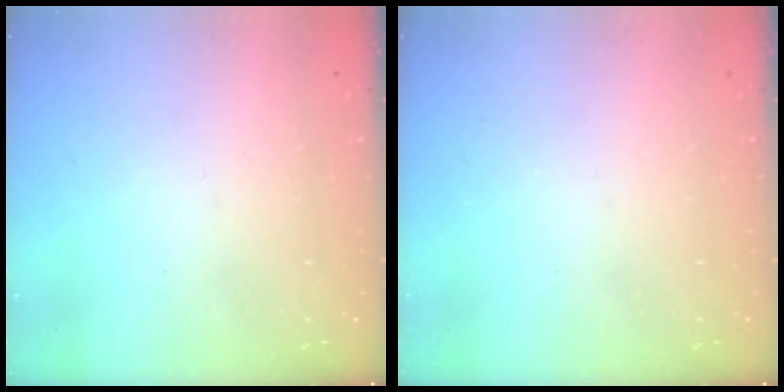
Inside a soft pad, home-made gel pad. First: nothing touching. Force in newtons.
{"total": 0.0}